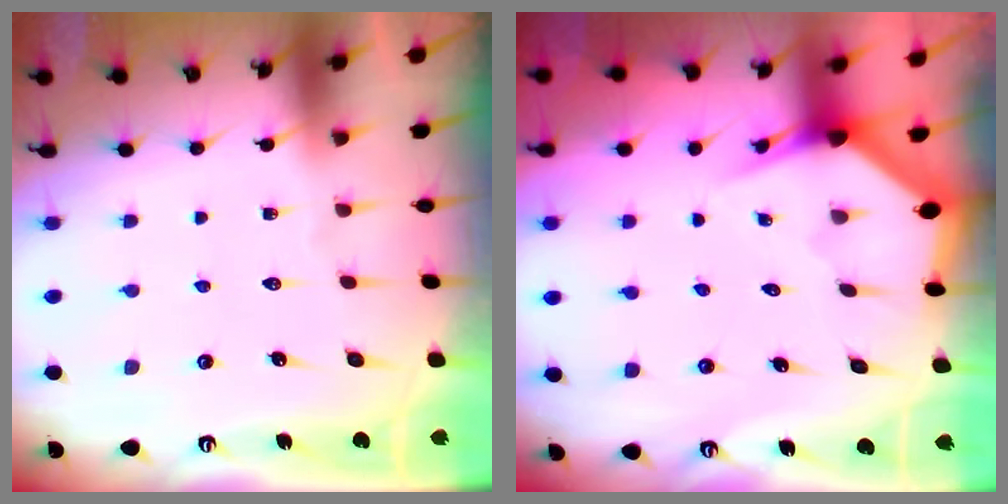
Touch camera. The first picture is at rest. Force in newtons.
{"total": 2.7, "press": 2.7, "slide": 0.1}